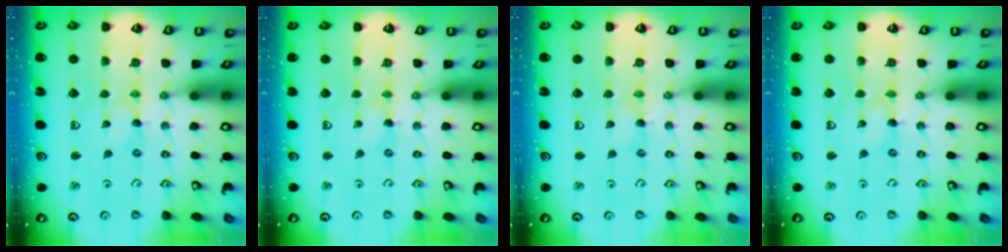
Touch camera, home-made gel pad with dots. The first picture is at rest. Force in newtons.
{"total": 0.0}
{"total": 0.0}
{"total": 0.0}